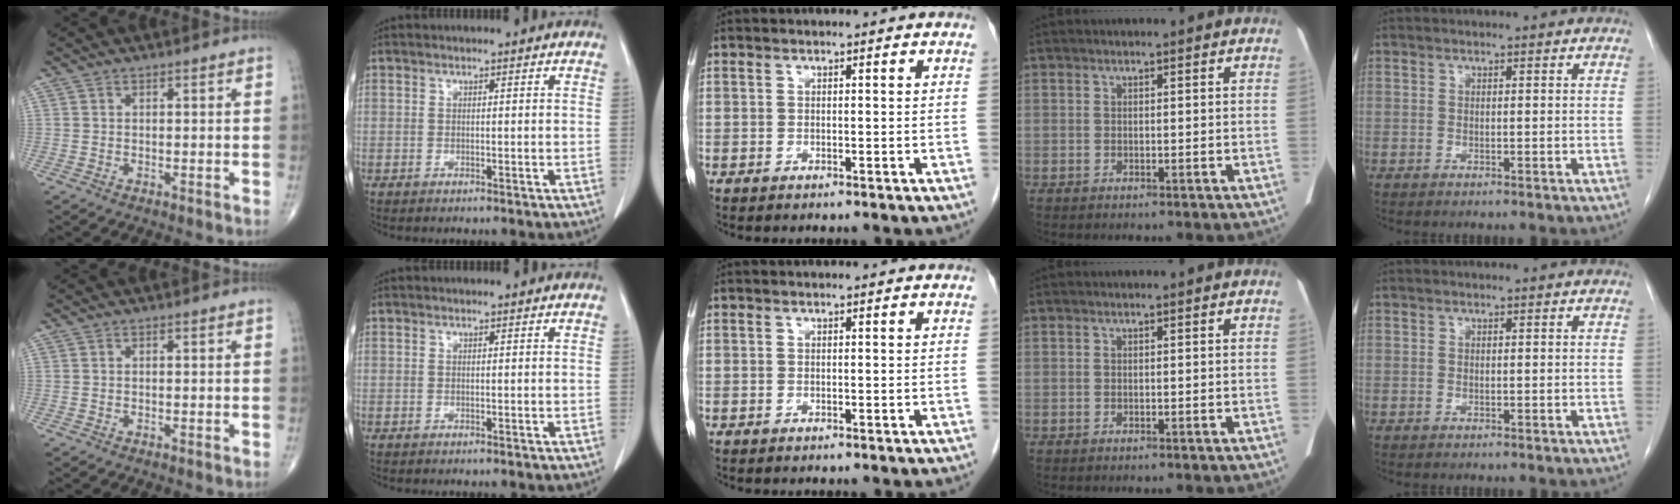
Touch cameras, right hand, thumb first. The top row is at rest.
{}